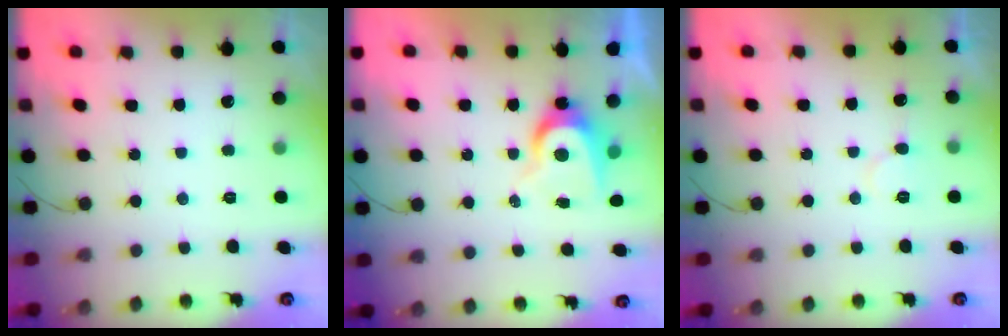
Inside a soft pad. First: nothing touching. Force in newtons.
{"total": 7.3, "press": 7.3, "slide": 0.6}
{"total": 5.9, "press": 5.9, "slide": 0.7}